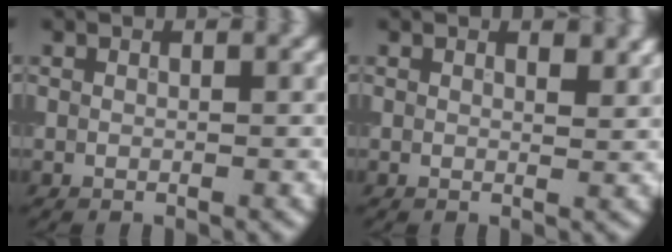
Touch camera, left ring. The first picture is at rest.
{"total": 1.5, "force": [1.1, 0.4, 1.0], "torque": [-0.010, -0.001, 0.019]}